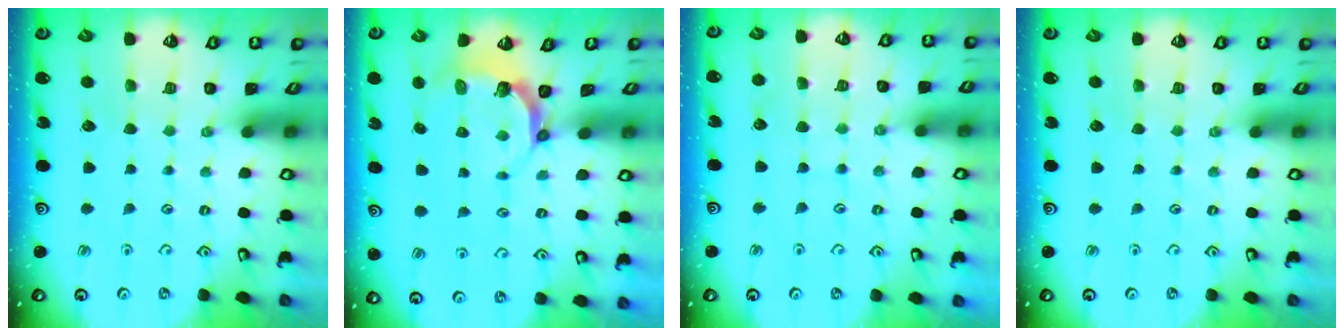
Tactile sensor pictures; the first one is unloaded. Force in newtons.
{"total": 5.0, "press": 4.0, "slide": 3.1}
{"total": 5.1, "press": 5.1, "slide": 0.5}
{"total": 0.0}